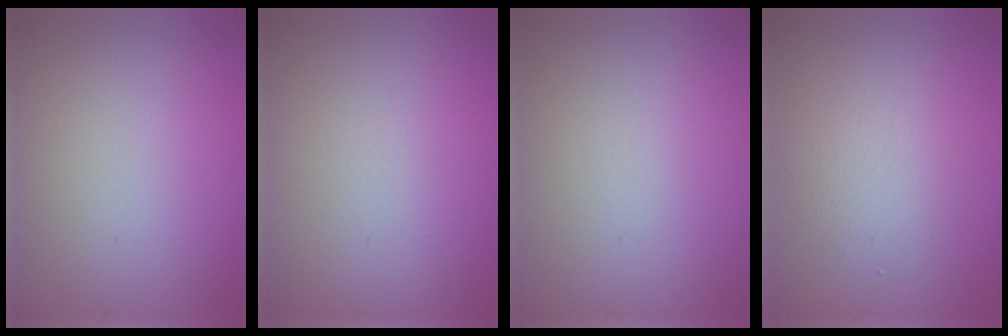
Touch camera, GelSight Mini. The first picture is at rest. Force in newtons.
{"total": 0.0}
{"total": 0.0}
{"total": 2.9, "press": 2.9, "slide": 0.2}